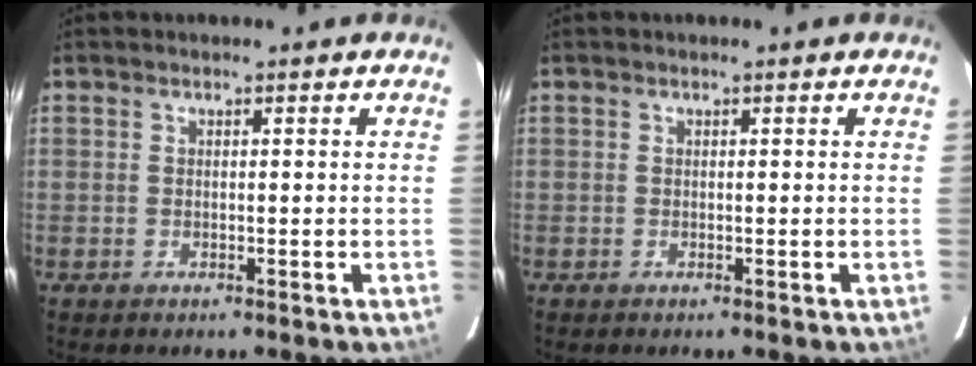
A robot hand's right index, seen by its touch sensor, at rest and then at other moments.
{"total": 0.0}